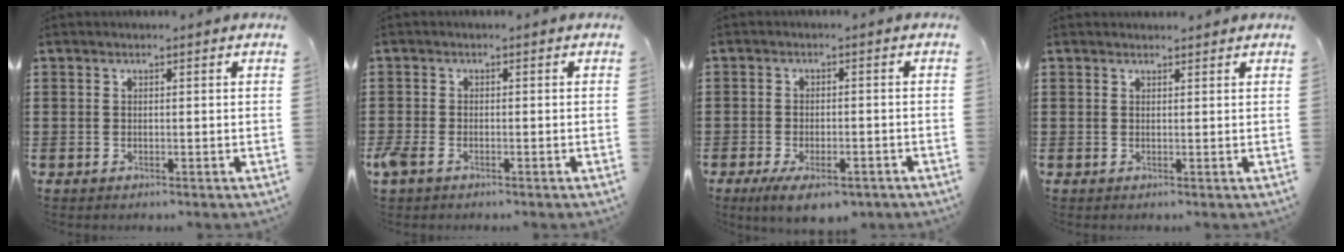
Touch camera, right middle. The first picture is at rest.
{"total": 1.9, "force": [-1.2, 0.9, 1.3], "torque": [-0.045, -0.008, -0.029]}
{"total": 4.6, "force": [-3.2, 1.4, 3.0], "torque": [-0.060, -0.006, -0.062]}
{"total": 0.9, "force": [0.9, 0.2, 0.0], "torque": [0.006, -0.002, 0.015]}